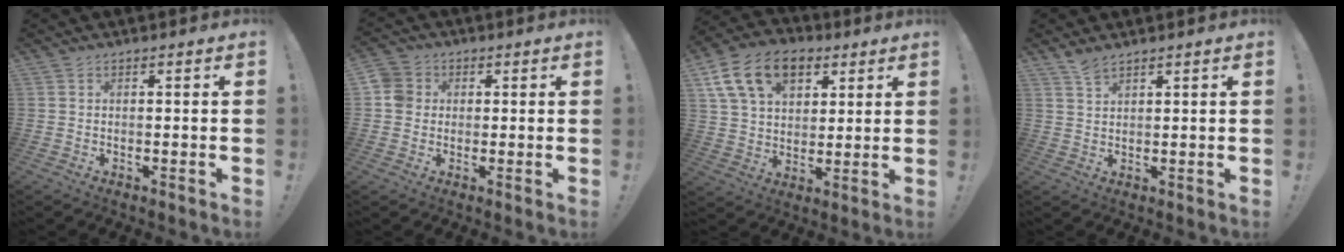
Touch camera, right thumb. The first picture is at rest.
{"total": 5.2, "force": [0.3, 4.8, 1.9], "torque": [-0.028, 0.017, 0.009]}
{"total": 17.7, "force": [8.1, 11.8, 10.5], "torque": [-0.172, -0.024, 0.153]}
{"total": 3.3, "force": [2.8, 0.9, 1.6], "torque": [-0.029, -0.017, 0.050]}